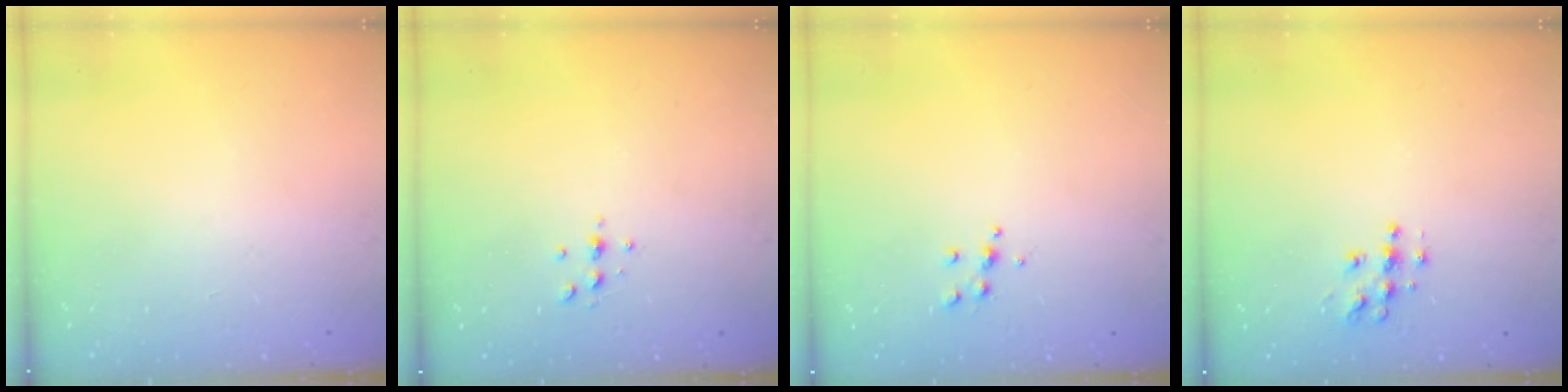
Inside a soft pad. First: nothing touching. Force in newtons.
{"total": 3.3, "press": 3.2, "slide": 0.4}
{"total": 5.0, "press": 5.0, "slide": 0.6}
{"total": 7.5, "press": 7.5, "slide": 0.3}